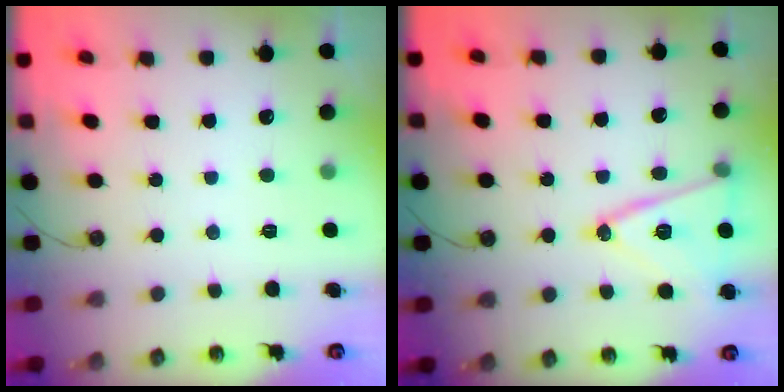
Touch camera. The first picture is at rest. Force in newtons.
{"total": 15.6, "press": 15.2, "slide": 3.4}